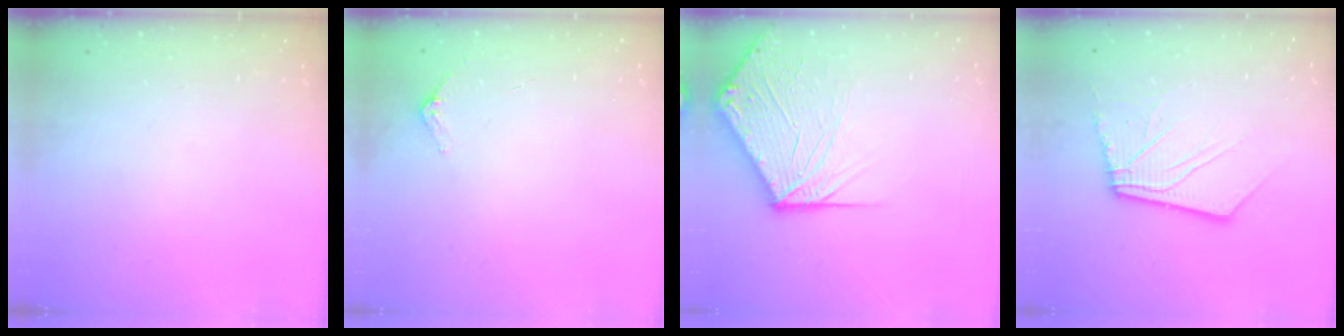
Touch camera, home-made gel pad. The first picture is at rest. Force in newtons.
{"total": 2.9, "press": 2.9, "slide": 0.2}
{"total": 11.6, "press": 11.4, "slide": 1.7}
{"total": 12.4, "press": 12.3, "slide": 1.7}